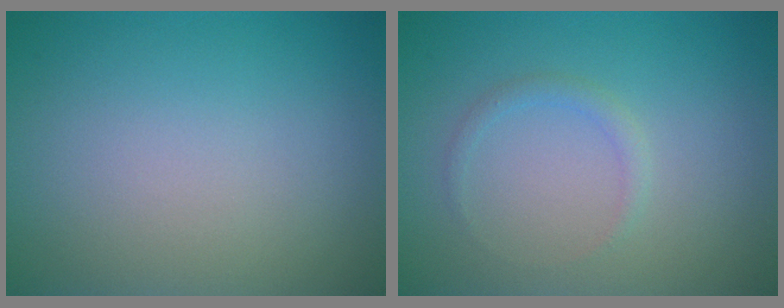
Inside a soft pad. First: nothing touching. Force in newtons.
{"total": 1.0, "press": 1.0, "slide": 0.1}